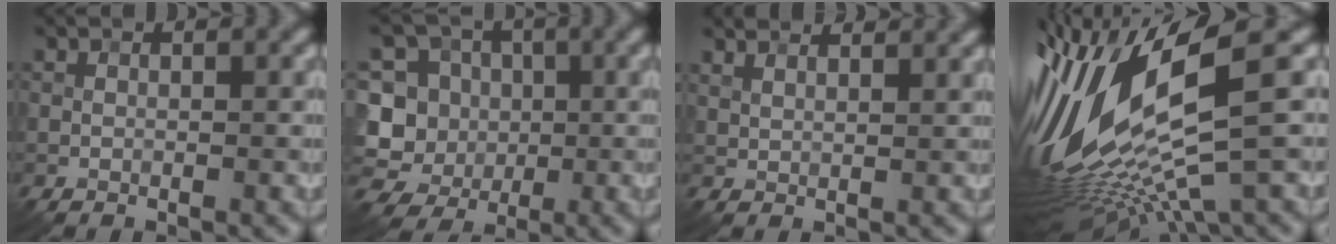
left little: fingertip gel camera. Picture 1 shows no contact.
{"total": 11.7, "force": [-0.8, 11.0, 3.9], "torque": [-0.106, 0.017, -0.036]}
{"total": 6.2, "force": [5.1, 2.0, 2.8], "torque": [-0.054, 0.025, 0.074]}
{"total": 14.7, "force": [0.1, 4.7, 13.9], "torque": [-0.294, -0.017, 0.027]}